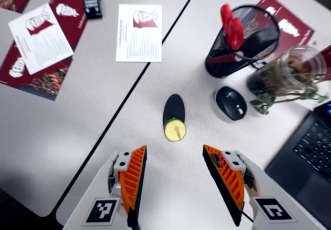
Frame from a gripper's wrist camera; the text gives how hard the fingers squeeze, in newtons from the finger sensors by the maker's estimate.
{"total": 0.8, "left": 0.7, "right": 0.8}